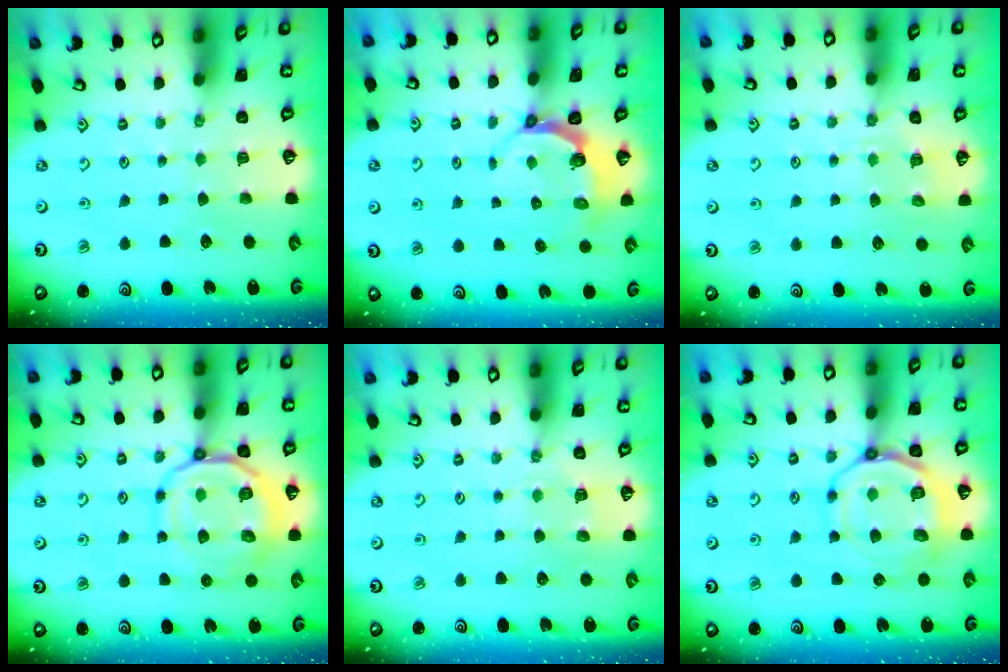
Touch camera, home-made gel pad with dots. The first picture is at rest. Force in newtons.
{"total": 4.7, "press": 3.7, "slide": 2.8}
{"total": 6.1, "press": 6.0, "slide": 0.9}
{"total": 14.0, "press": 13.9, "slide": 1.6}
{"total": 5.8, "press": 5.8, "slide": 0.1}
{"total": 13.7, "press": 13.6, "slide": 1.5}